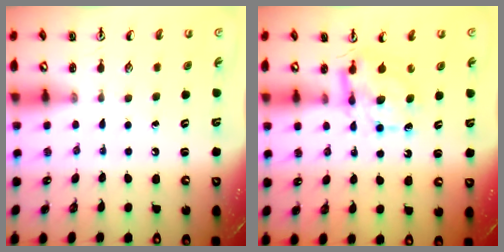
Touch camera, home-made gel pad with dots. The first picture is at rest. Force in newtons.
{"total": 6.7, "press": 6.7, "slide": 0.2}